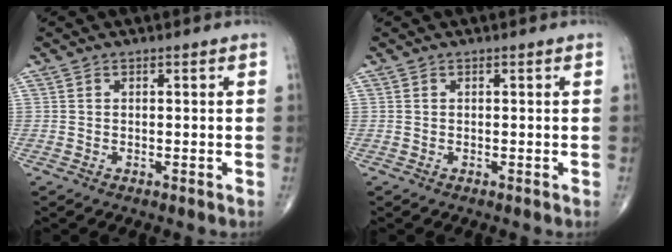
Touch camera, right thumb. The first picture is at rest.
{"total": 0.0}